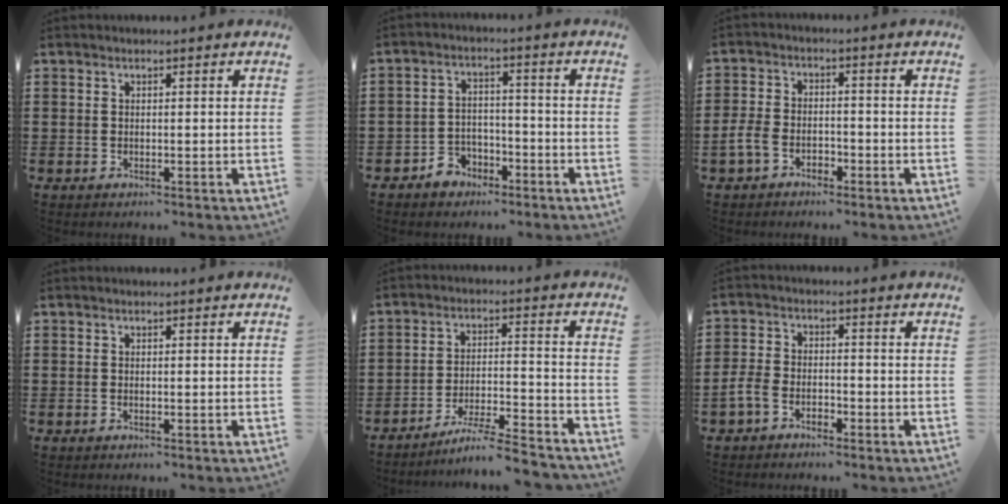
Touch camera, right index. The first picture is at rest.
{"total": 4.1, "force": [-3.2, 2.5, 0.7], "torque": [-0.026, 0.013, -0.065]}
{"total": 4.0, "force": [-2.2, 2.6, 2.1], "torque": [-0.059, 0.003, -0.048]}
{"total": 0.0}
{"total": 6.7, "force": [-6.1, -0.3, 2.8], "torque": [-0.059, -0.009, -0.119]}
{"total": 3.3, "force": [-2.2, 1.9, 1.6], "torque": [-0.051, 0.003, -0.049]}